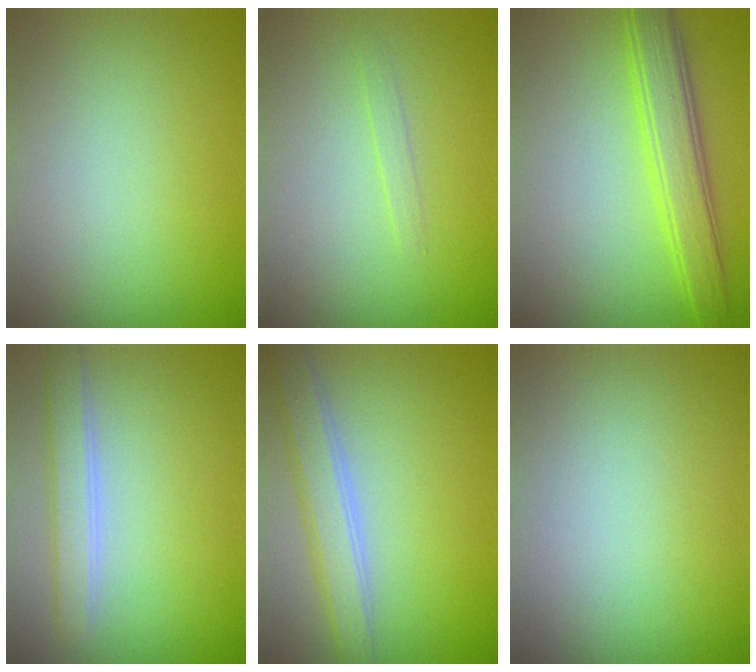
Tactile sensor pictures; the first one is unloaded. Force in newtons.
{"total": 0.7, "press": 0.7, "slide": 0.1}
{"total": 4.2, "press": 4.2, "slide": 0.1}
{"total": 2.7, "press": 2.7, "slide": 0.5}
{"total": 3.6, "press": 3.6, "slide": 0.1}
{"total": 0.0}